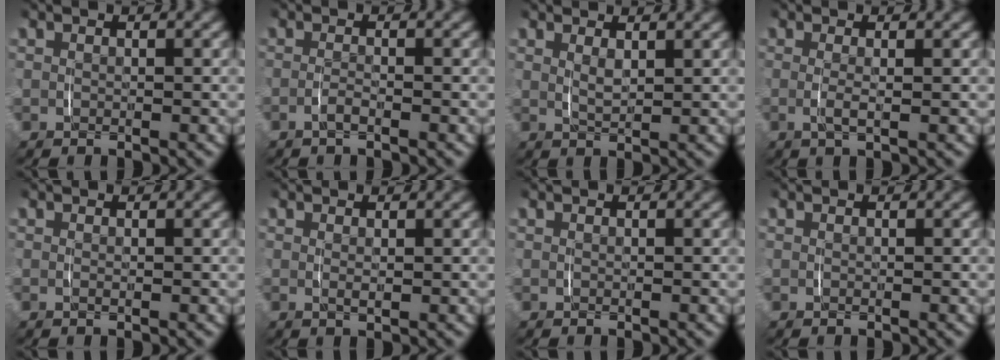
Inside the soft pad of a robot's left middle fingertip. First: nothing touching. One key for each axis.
{"total": 1.1, "fx": -0.9, "fy": -0.2, "fz": 0.5, "tx": -0.012, "ty": -0.004, "tz": -0.017}
{"total": 1.7, "fx": 1.2, "fy": 0.3, "fz": 1.1, "tx": -0.022, "ty": -0.008, "tz": 0.023}
{"total": 1.3, "fx": -0.2, "fy": -0.1, "fz": 1.3, "tx": -0.026, "ty": -0.005, "tz": -0.002}
{"total": 0.0}
{"total": 0.6, "fx": 0.2, "fy": -0.1, "fz": 0.6, "tx": -0.009, "ty": -0.004, "tz": 0.005}
{"total": 0.0}
{"total": 0.0}